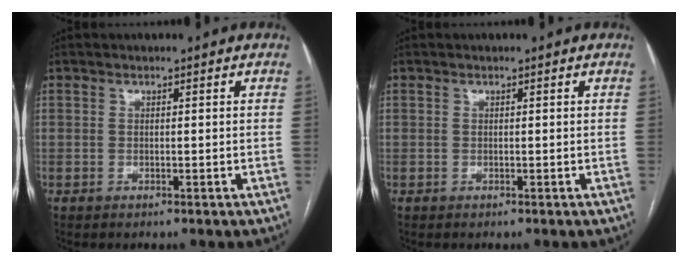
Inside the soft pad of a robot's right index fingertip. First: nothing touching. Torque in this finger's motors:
{"motor_torque": [0.05, 0.05, 0.00, 0.01]}